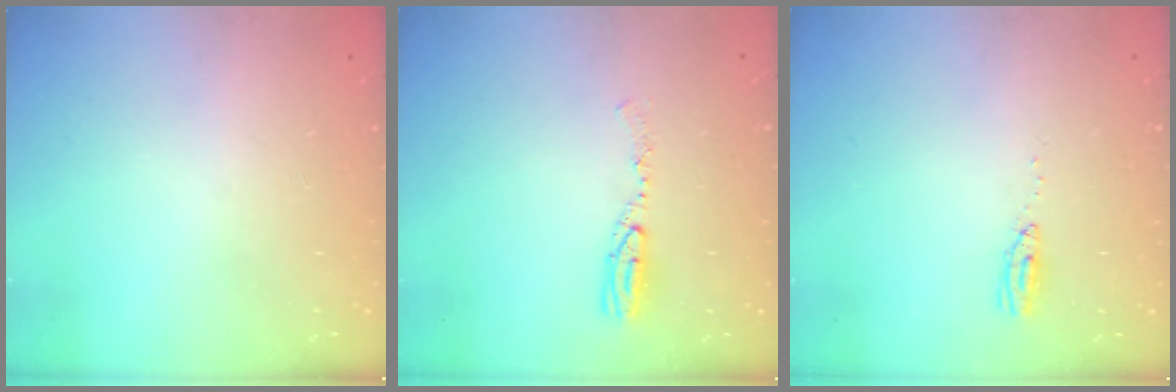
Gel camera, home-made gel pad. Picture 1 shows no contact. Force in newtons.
{"total": 6.3, "press": 6.0, "slide": 1.7}
{"total": 3.6, "press": 3.4, "slide": 1.3}